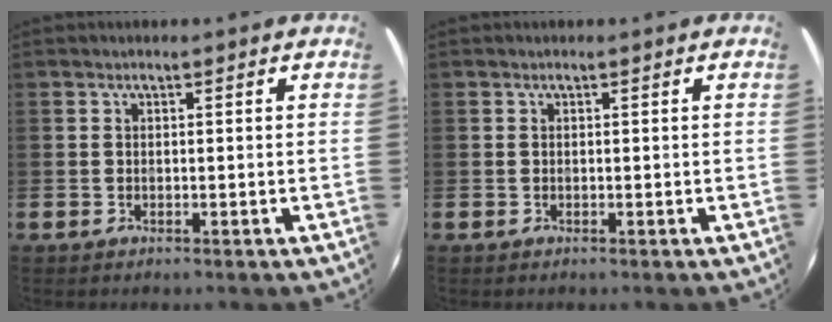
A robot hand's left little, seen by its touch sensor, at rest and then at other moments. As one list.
[{"total": 0.0}]